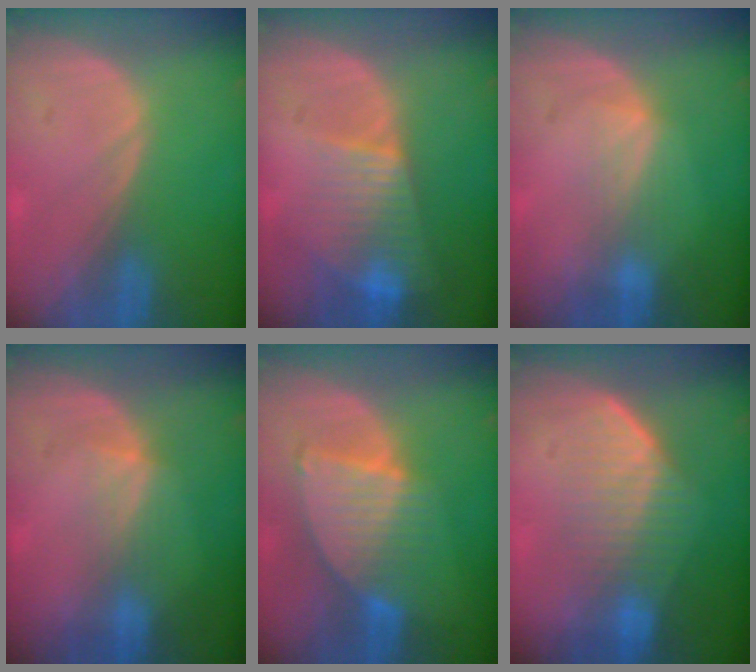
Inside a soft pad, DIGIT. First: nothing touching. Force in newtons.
{"total": 7.9, "press": 6.7, "slide": 4.3}
{"total": 2.7, "press": 2.7, "slide": 0.4}
{"total": 2.7, "press": 2.4, "slide": 1.2}
{"total": 7.3, "press": 6.8, "slide": 2.8}
{"total": 7.2, "press": 6.7, "slide": 2.8}